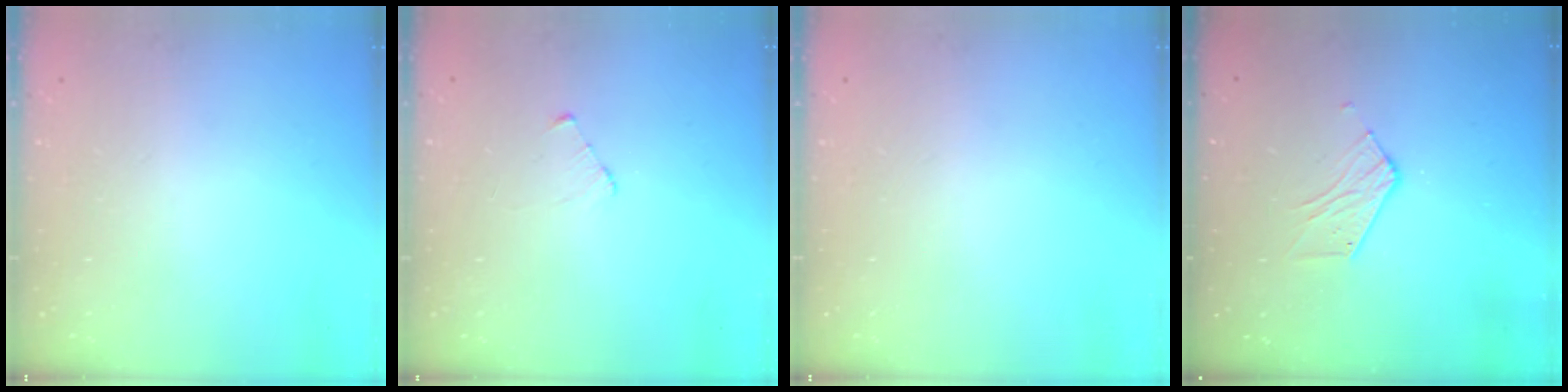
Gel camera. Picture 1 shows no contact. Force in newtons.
{"total": 3.0, "press": 2.9, "slide": 0.3}
{"total": 0.0}
{"total": 5.9, "press": 5.9, "slide": 0.2}